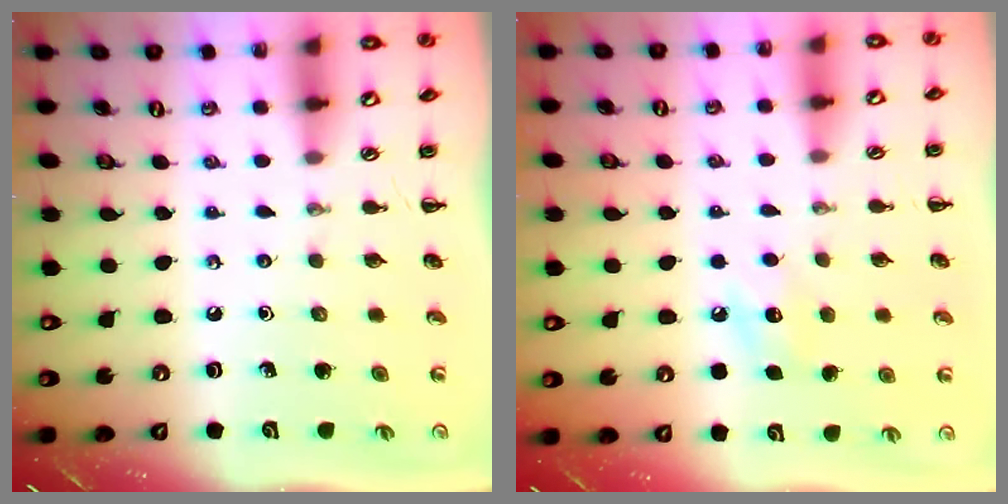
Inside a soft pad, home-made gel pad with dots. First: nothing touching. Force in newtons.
{"total": 7.8, "press": 7.6, "slide": 1.7}